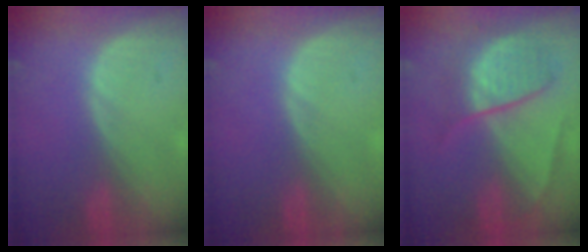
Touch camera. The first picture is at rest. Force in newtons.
{"total": 0.0}
{"total": 7.2, "press": 7.2, "slide": 0.2}